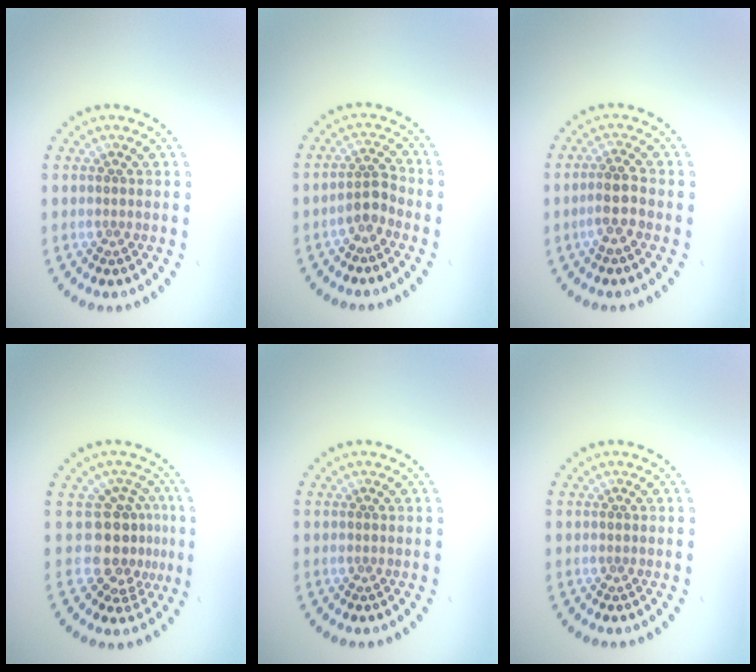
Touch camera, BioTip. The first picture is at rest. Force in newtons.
{"total": 2.0, "press": 1.7, "slide": 1.1}
{"total": 2.3, "press": 2.1, "slide": 1.1}
{"total": 4.1, "press": 3.2, "slide": 2.6}
{"total": 0.0}
{"total": 0.0}